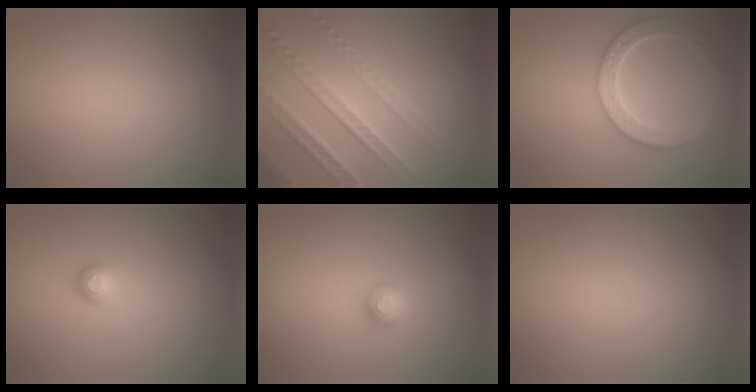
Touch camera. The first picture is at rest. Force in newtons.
{"total": 4.7, "press": 4.0, "slide": 2.5}
{"total": 5.8, "press": 4.4, "slide": 3.8}
{"total": 1.1, "press": 1.0, "slide": 0.4}
{"total": 1.4, "press": 1.2, "slide": 0.6}
{"total": 0.0}